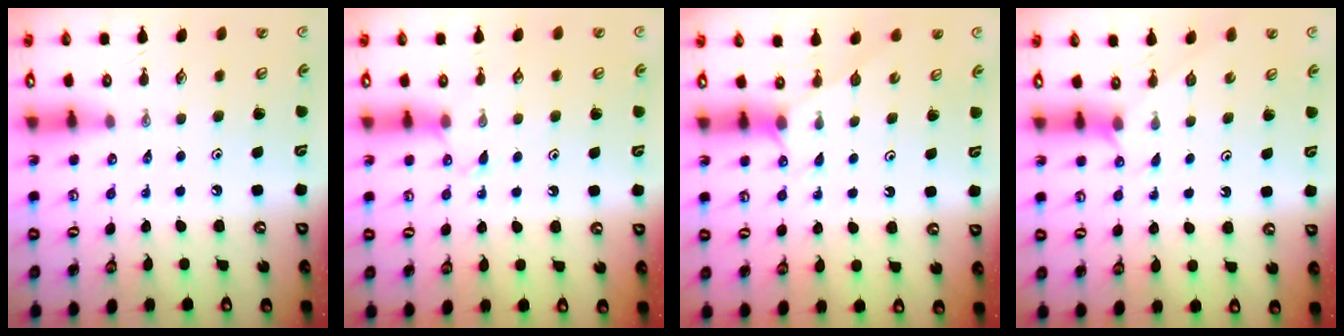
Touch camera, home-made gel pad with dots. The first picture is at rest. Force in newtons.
{"total": 5.7, "press": 5.7, "slide": 0.5}
{"total": 2.5, "press": 2.5, "slide": 0.4}
{"total": 4.1, "press": 4.0, "slide": 0.4}